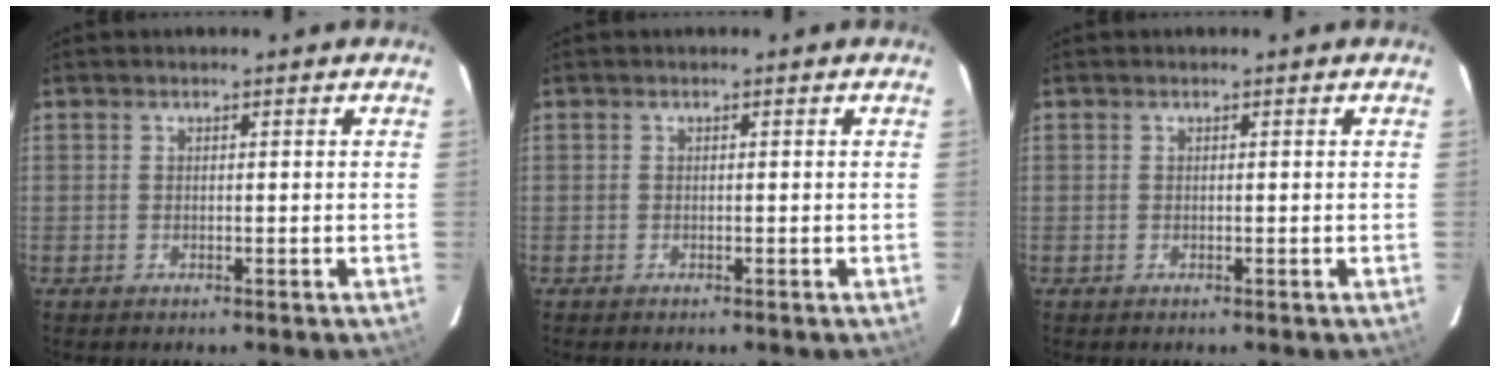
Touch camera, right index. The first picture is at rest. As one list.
[{"total": 0.0}, {"total": 0.0}]